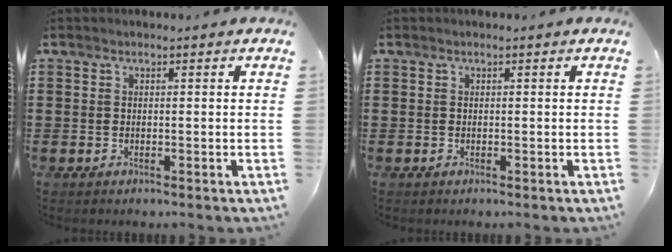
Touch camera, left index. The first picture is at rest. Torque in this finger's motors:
{"motor_torque": [-0.01, 0.00, 0.00, 0.00]}